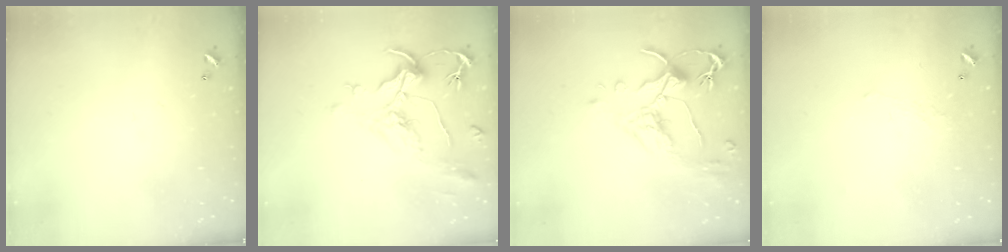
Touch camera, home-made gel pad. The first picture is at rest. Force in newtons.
{"total": 2.0, "press": 1.5, "slide": 1.3}
{"total": 2.5, "press": 2.1, "slide": 1.3}
{"total": 0.6, "press": 0.2, "slide": 0.6}